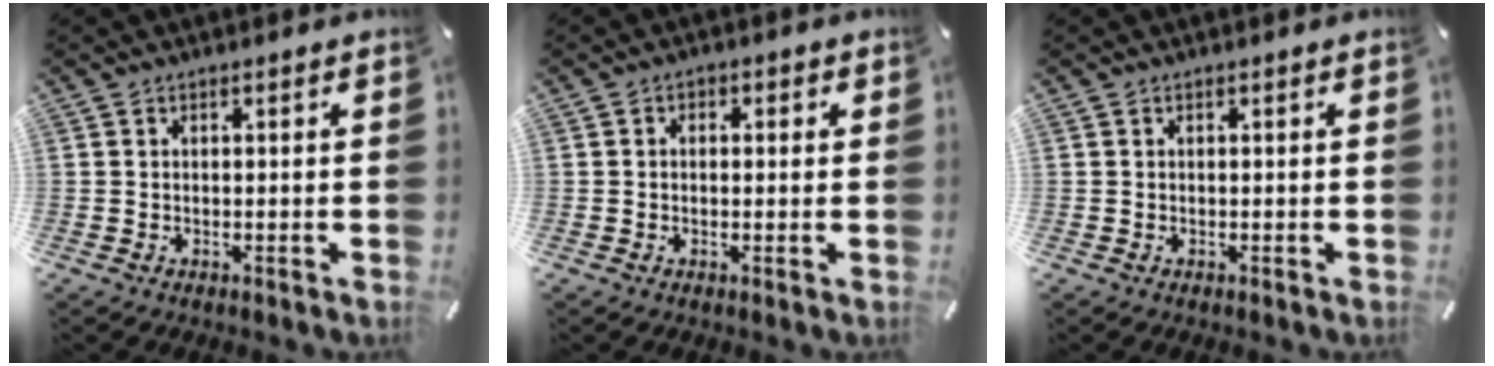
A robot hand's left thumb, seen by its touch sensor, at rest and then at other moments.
{"total": 1.6, "force": [-0.3, 1.2, 0.9], "torque": [-0.017, 0.006, -0.007]}
{"total": 0.0}